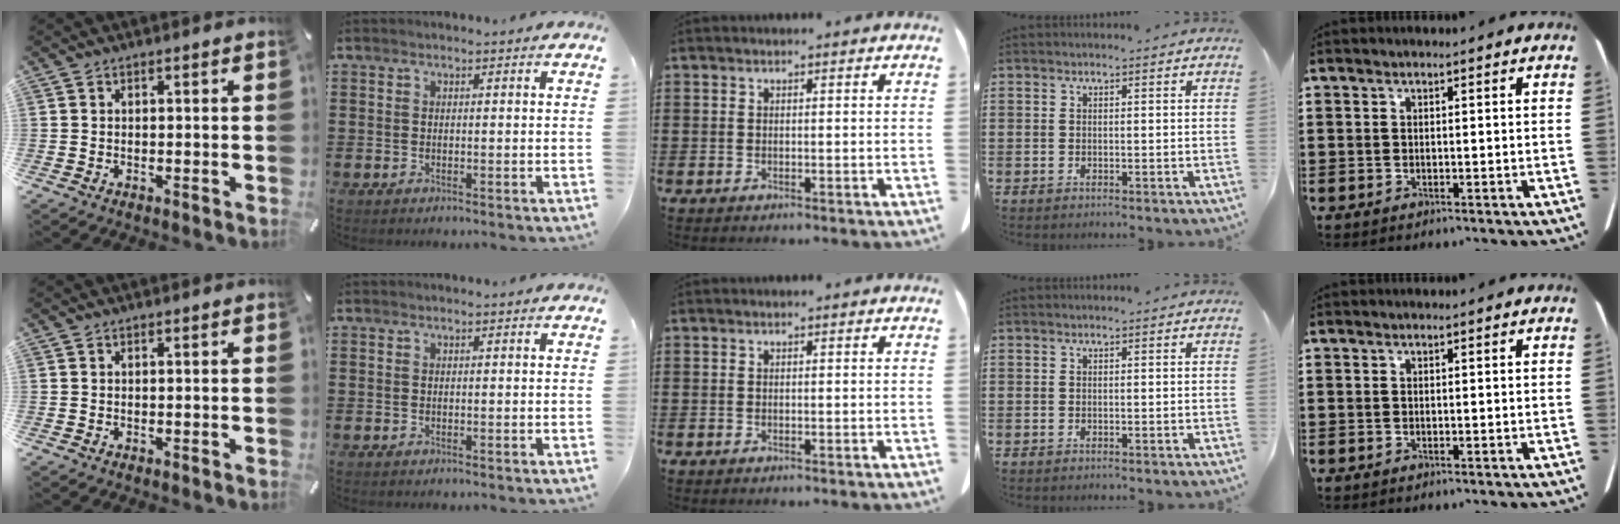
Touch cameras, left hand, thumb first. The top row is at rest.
{}